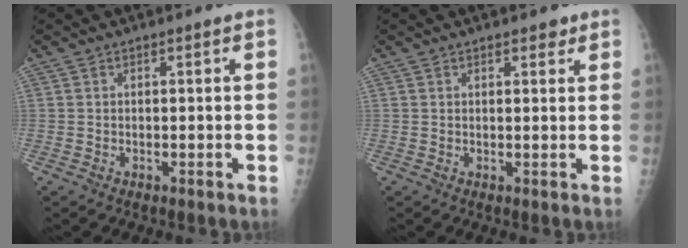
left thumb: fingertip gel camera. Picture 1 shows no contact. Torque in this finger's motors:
{"motor_torque": [-0.16, -0.20, 0.00, 0.09, 0.07]}